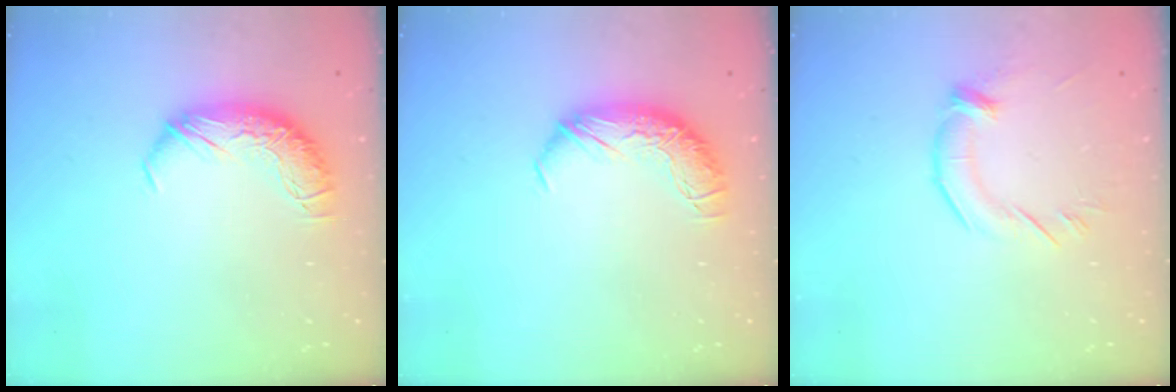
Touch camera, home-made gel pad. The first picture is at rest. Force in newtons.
{"total": 0.0}
{"total": 1.9, "press": 1.6, "slide": 1.1}